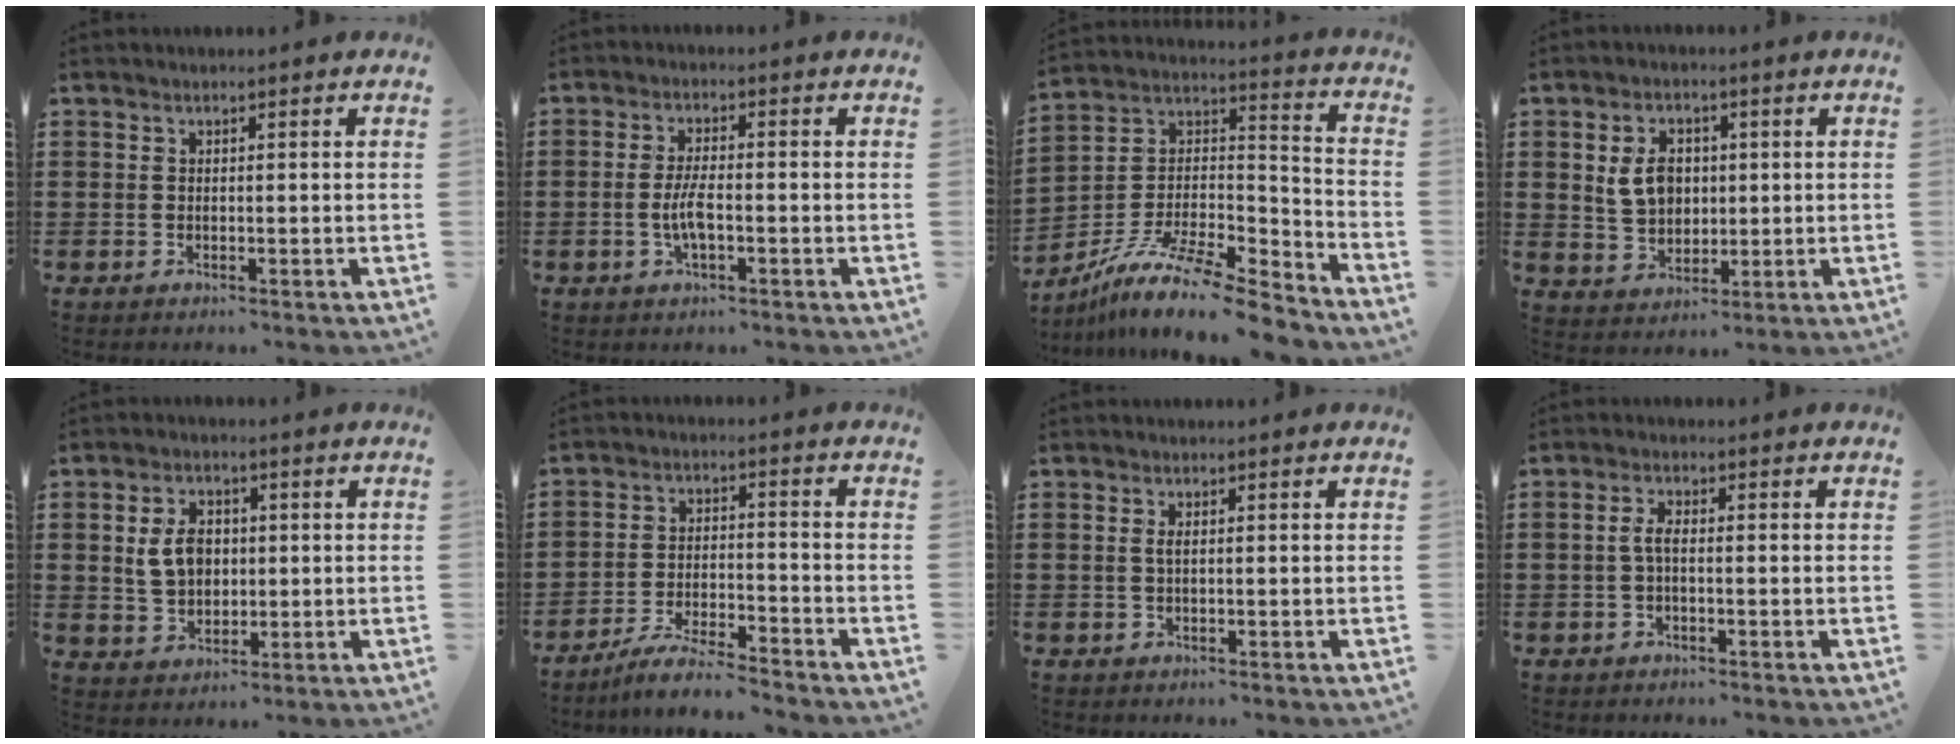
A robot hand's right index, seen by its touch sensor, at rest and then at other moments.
{"total": 4.3, "force": [-0.9, 1.2, 4.0], "torque": [-0.085, -0.001, -0.022]}
{"total": 12.2, "force": [-9.7, 2.4, 6.9], "torque": [-0.131, 0.017, -0.189]}
{"total": 6.0, "force": [1.0, 4.4, 3.9], "torque": [-0.088, 0.008, 0.012]}
{"total": 5.7, "force": [0.7, 4.0, 4.0], "torque": [-0.094, 0.005, 0.004]}
{"total": 5.6, "force": [-5.3, 0.0, 1.8], "torque": [-0.045, -0.006, -0.103]}
{"total": 1.1, "force": [0.1, 0.3, 1.0], "torque": [-0.021, 0.002, 0.002]}
{"total": 2.4, "force": [-0.5, 0.7, 2.2], "torque": [-0.057, -0.004, -0.015]}